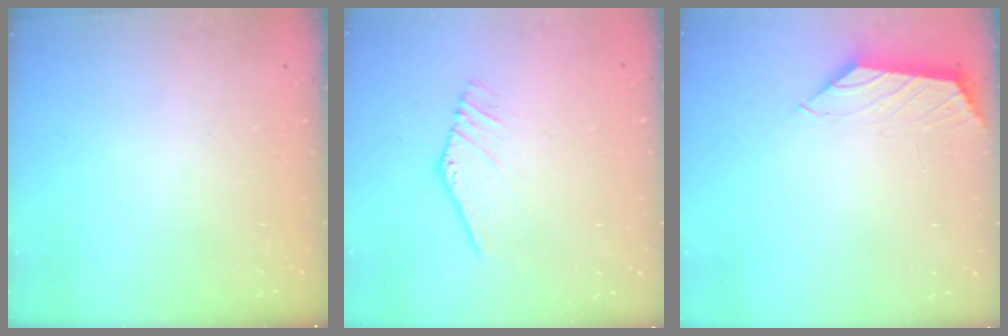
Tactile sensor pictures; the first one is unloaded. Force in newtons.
{"total": 4.4, "press": 4.4, "slide": 0.2}
{"total": 0.9, "press": 0.8, "slide": 0.4}